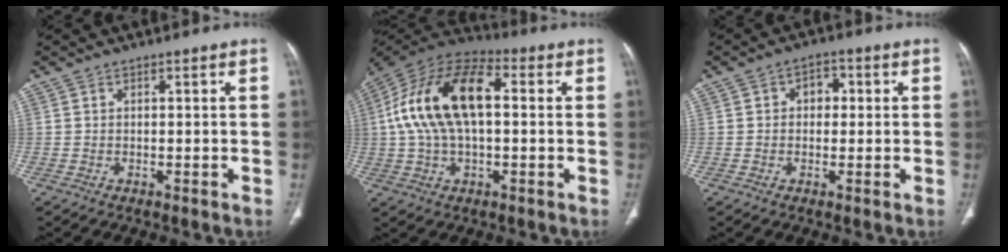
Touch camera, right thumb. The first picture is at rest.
{"total": 19.2, "force": [2.2, 10.2, 16.0], "torque": [-0.306, 0.036, 0.032]}
{"total": 3.8, "force": [0.5, 2.9, 2.5], "torque": [-0.015, 0.009, 0.001]}